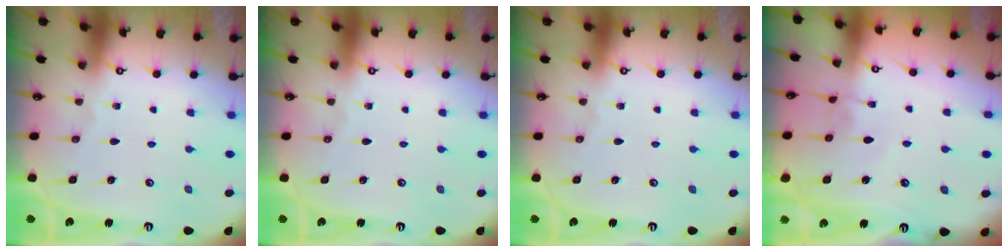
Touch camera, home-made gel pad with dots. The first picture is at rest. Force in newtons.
{"total": 0.0}
{"total": 0.0}
{"total": 2.4, "press": 2.4, "slide": 0.2}